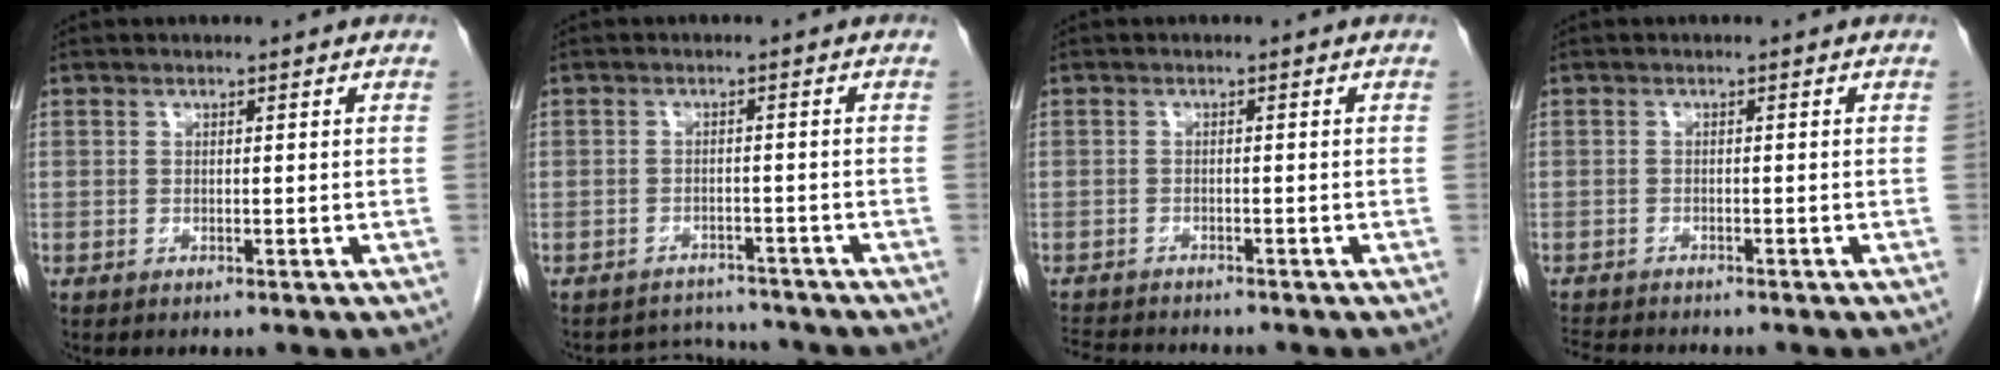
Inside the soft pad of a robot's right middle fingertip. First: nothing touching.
{"total": 4.2, "force": [-4.0, 0.8, -1.2], "torque": [0.016, 0.011, -0.057]}
{"total": 5.9, "force": [-5.6, 0.6, 1.7], "torque": [-0.028, -0.011, -0.090]}
{"total": 4.9, "force": [-4.6, 0.3, 1.5], "torque": [-0.024, -0.013, -0.076]}